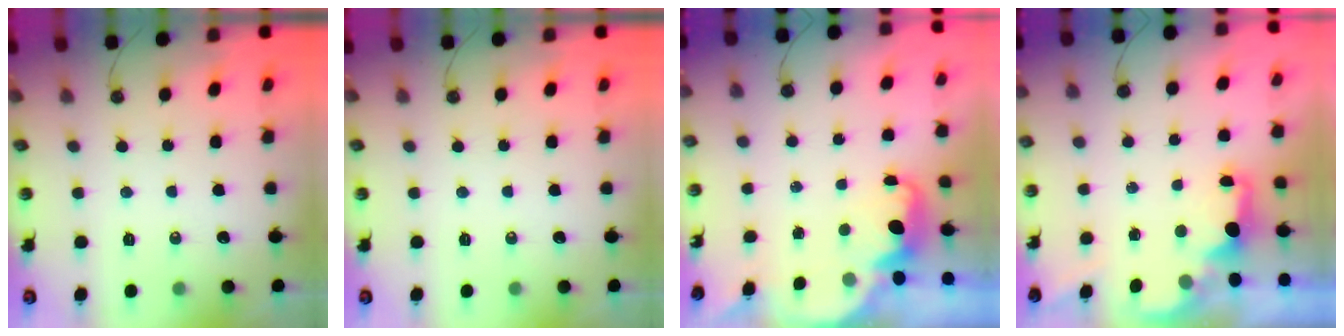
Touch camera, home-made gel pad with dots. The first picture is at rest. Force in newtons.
{"total": 0.0}
{"total": 2.2, "press": 2.1, "slide": 0.6}
{"total": 1.7, "press": 1.6, "slide": 0.6}